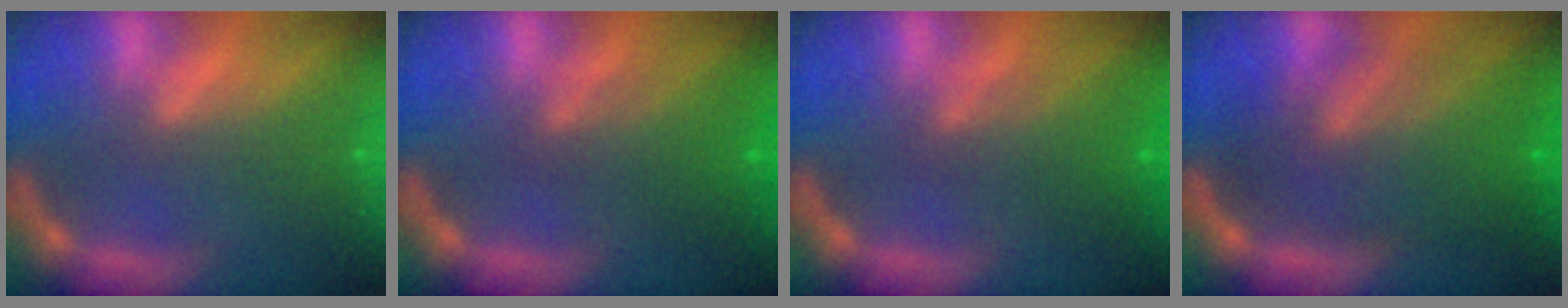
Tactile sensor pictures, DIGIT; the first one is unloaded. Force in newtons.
{"total": 4.1}
{"total": 4.1}
{"total": 10.0}